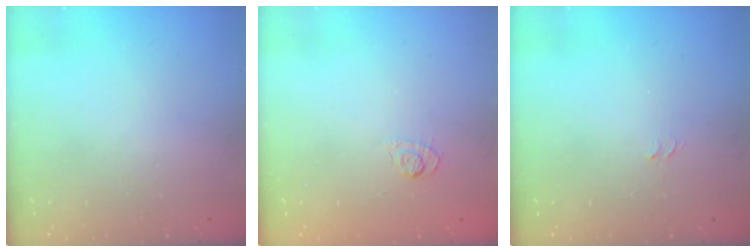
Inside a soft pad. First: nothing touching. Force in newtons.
{"total": 3.5, "press": 3.1, "slide": 1.6}
{"total": 3.5, "press": 3.5, "slide": 0.3}